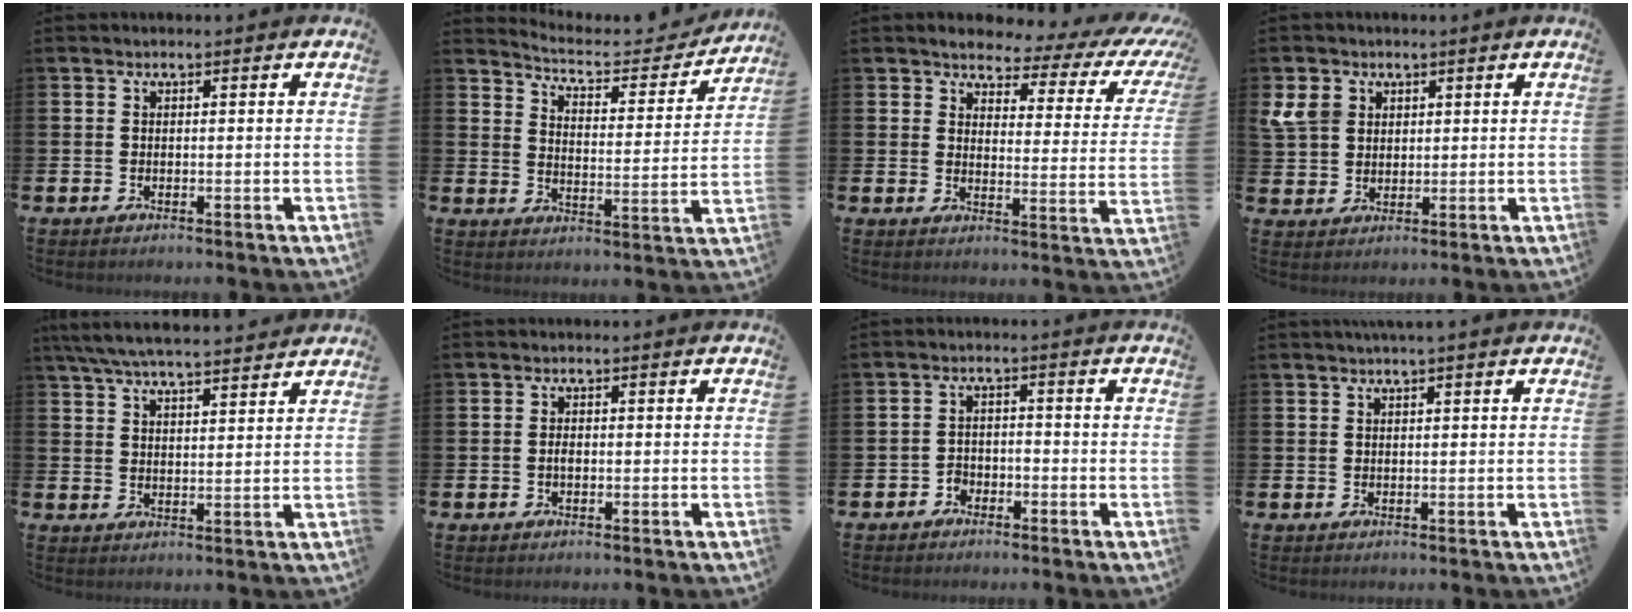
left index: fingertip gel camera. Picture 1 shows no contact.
{"total": 6.0, "force": [5.6, 1.5, 1.4], "torque": [-0.043, -0.047, 0.088]}
{"total": 3.3, "force": [2.6, 1.5, 1.3], "torque": [-0.030, -0.030, 0.030]}
{"total": 5.1, "force": [2.6, 4.0, 1.5], "torque": [-0.034, 0.006, 0.046]}
{"total": 6.4, "force": [6.1, 0.4, 1.9], "torque": [-0.057, -0.027, 0.110]}
{"total": 1.0, "force": [-0.2, 0.5, 0.8], "torque": [-0.015, 0.001, -0.006]}
{"total": 2.1, "force": [-1.8, 1.1, 0.1], "torque": [-0.016, 0.007, -0.038]}
{"total": 1.3, "force": [1.1, -0.1, 0.7], "torque": [-0.014, 0.000, 0.020]}